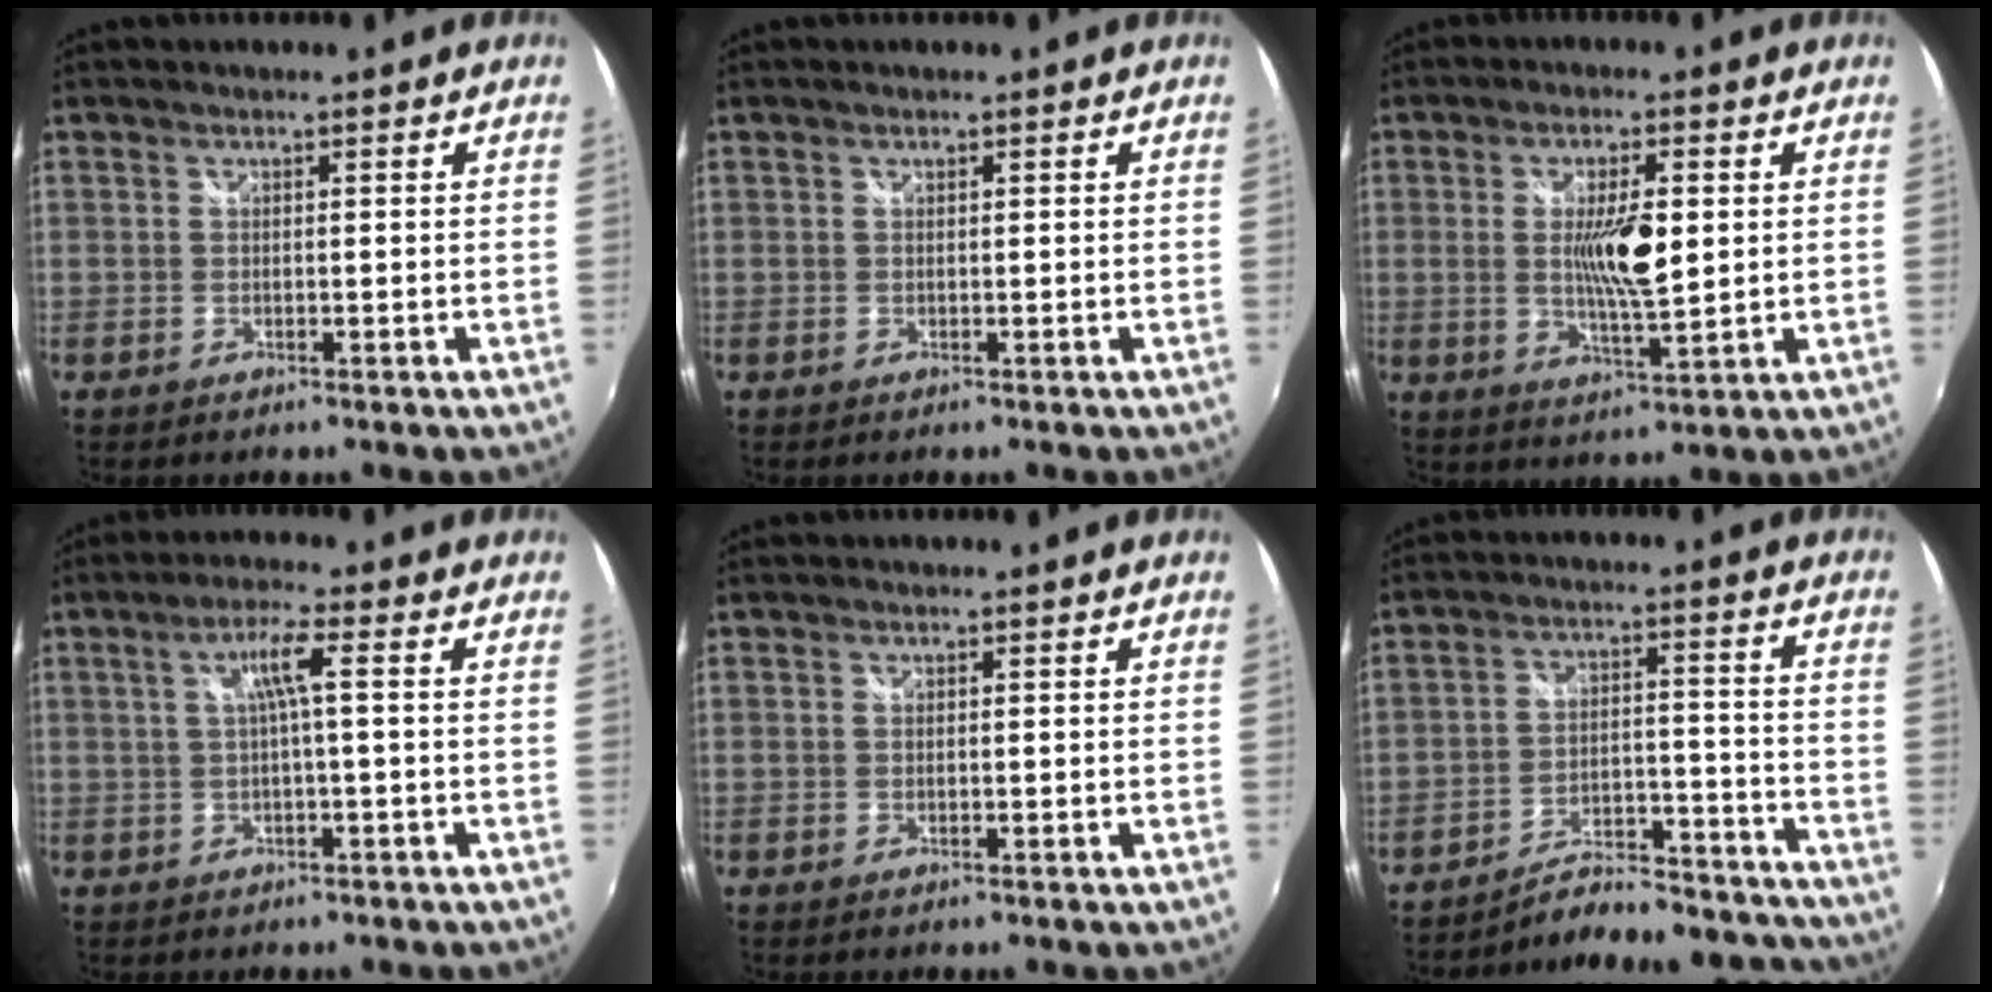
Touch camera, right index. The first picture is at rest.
{"total": 0.0}
{"total": 8.3, "force": [0.9, 2.5, 7.9], "torque": [-0.137, -0.005, 0.017]}
{"total": 4.3, "force": [0.4, -0.3, 4.3], "torque": [-0.083, 0.003, 0.009]}
{"total": 0.0}
{"total": 16.1, "force": [-15.9, 2.1, 2.1], "torque": [-0.027, 0.038, -0.203]}